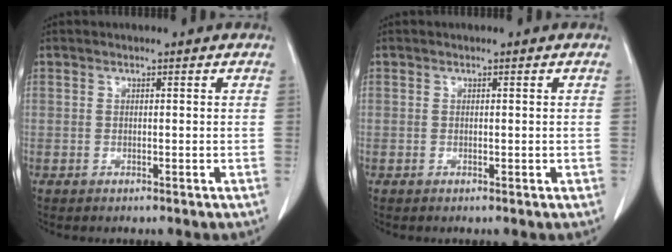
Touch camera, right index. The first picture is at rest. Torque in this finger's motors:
{"motor_torque": [-0.31, 0.31, -0.04, 0.04]}